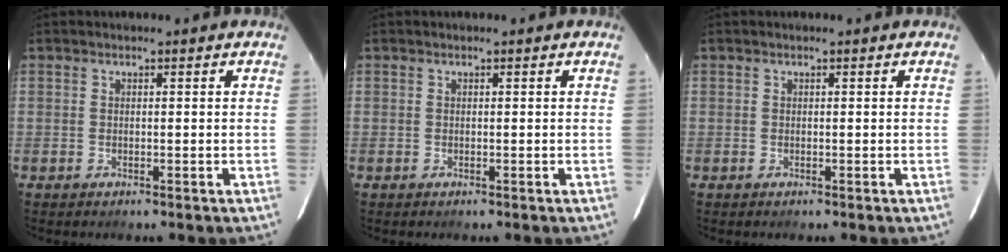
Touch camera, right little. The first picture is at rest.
{"total": 0.0}
{"total": 0.0}